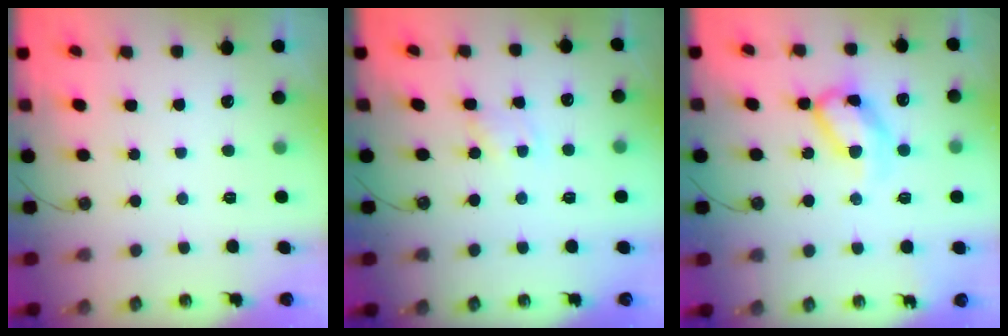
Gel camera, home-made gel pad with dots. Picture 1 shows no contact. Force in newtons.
{"total": 1.9, "press": 1.9, "slide": 0.2}
{"total": 13.3, "press": 13.3, "slide": 1.2}